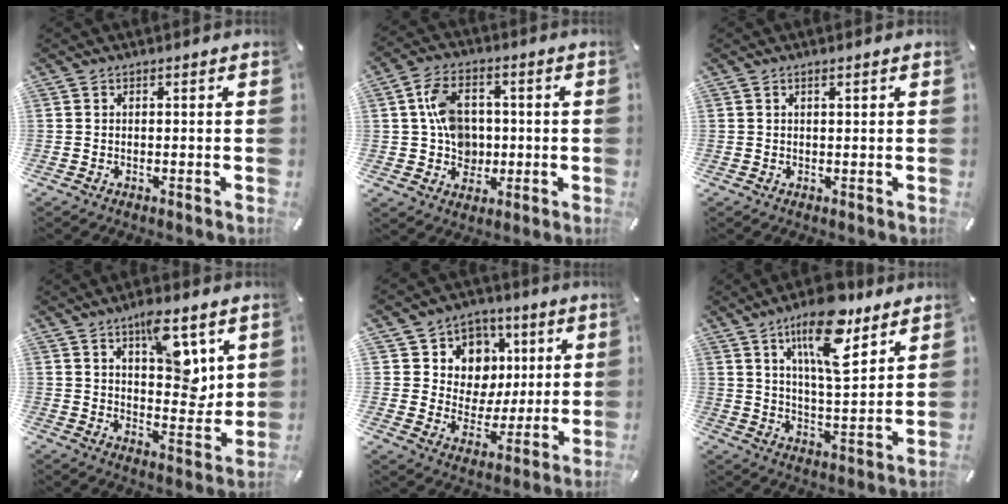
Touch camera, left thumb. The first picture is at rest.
{"total": 10.1, "force": [0.7, 8.3, 5.7], "torque": [-0.107, 0.012, 0.016]}
{"total": 0.9, "force": [0.4, 0.2, 0.8], "torque": [-0.014, 0.001, 0.006]}
{"total": 12.8, "force": [6.8, 6.0, 9.1], "torque": [-0.117, -0.040, 0.115]}
{"total": 10.8, "force": [2.7, 10.4, 1.6], "torque": [-0.015, -0.027, 0.055]}
{"total": 17.0, "force": [10.0, 6.5, 12.1], "torque": [-0.205, -0.036, 0.167]}